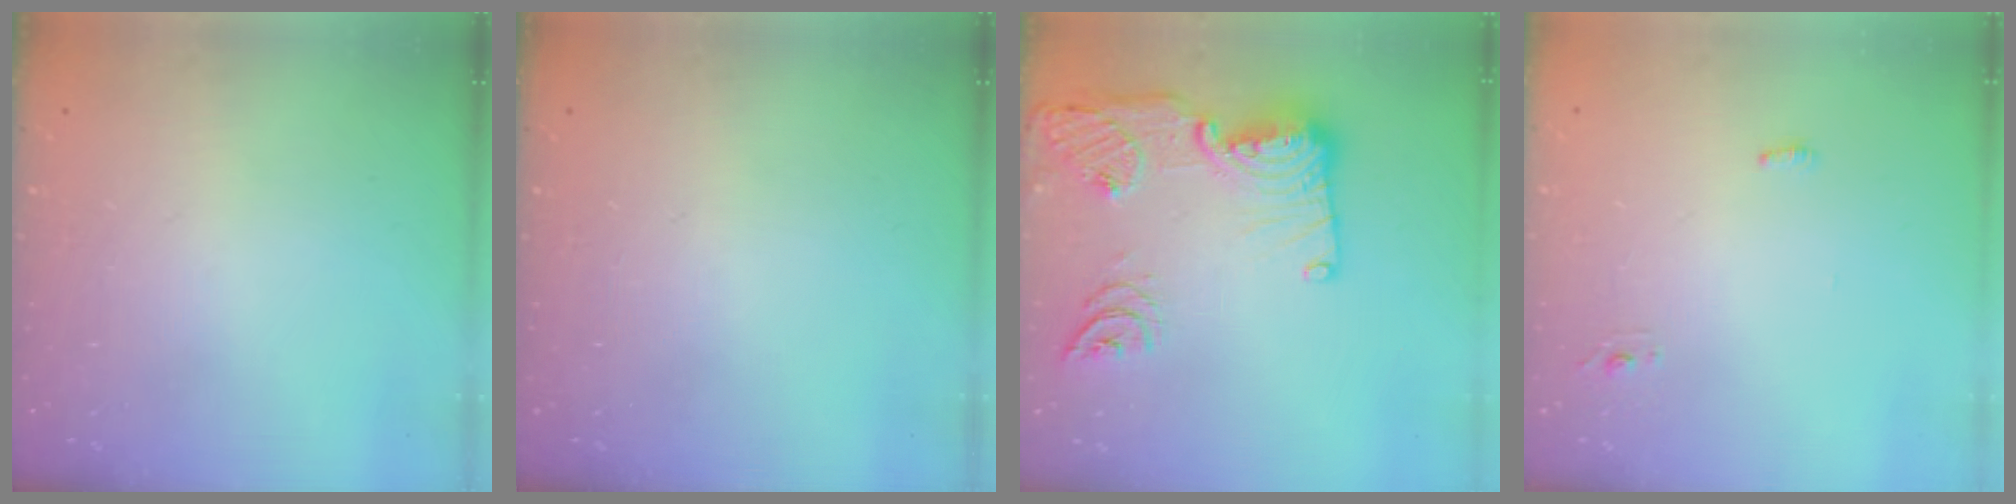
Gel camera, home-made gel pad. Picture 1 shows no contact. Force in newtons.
{"total": 0.0}
{"total": 19.0, "press": 19.0, "slide": 1.5}
{"total": 7.6, "press": 3.8, "slide": 6.6}